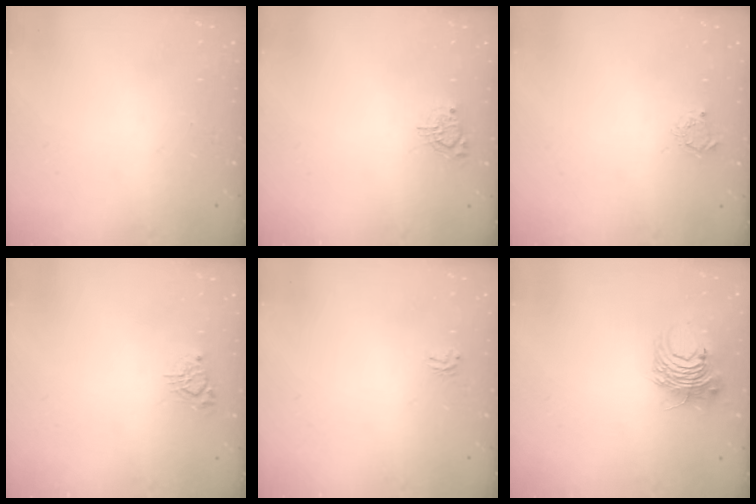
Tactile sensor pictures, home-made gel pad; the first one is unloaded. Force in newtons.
{"total": 4.3, "press": 4.2, "slide": 0.4}
{"total": 3.3, "press": 3.2, "slide": 0.4}
{"total": 2.5, "press": 2.5, "slide": 0.4}
{"total": 1.9, "press": 1.9, "slide": 0.1}
{"total": 9.1, "press": 9.1, "slide": 0.4}